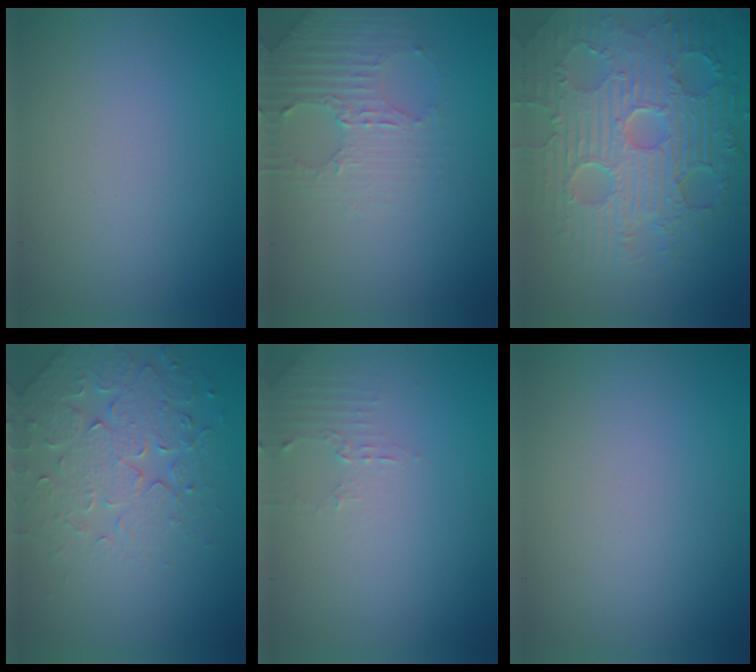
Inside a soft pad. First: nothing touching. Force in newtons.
{"total": 3.5, "press": 3.4, "slide": 0.8}
{"total": 10.7, "press": 7.2, "slide": 7.9}
{"total": 4.1, "press": 3.9, "slide": 1.3}
{"total": 1.4, "press": 1.4, "slide": 0.4}
{"total": 0.0}